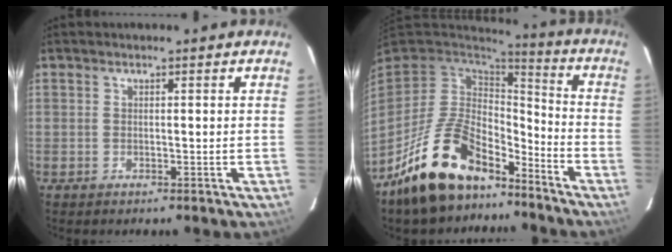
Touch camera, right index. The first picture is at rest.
{"total": 18.3, "force": [-12.9, 8.6, 9.8], "torque": [-0.206, -0.001, -0.212]}